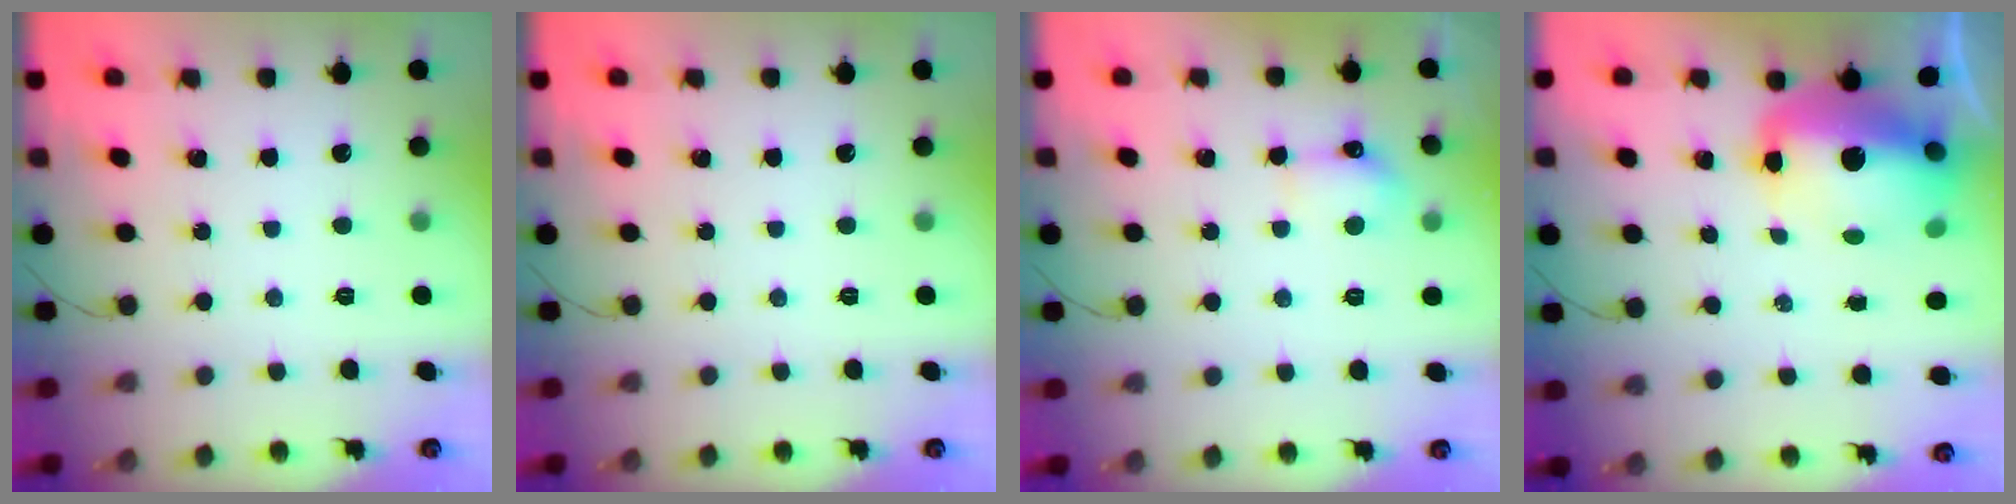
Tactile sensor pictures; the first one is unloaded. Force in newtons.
{"total": 0.0}
{"total": 5.5, "press": 5.5, "slide": 0.9}
{"total": 15.6, "press": 15.2, "slide": 3.5}